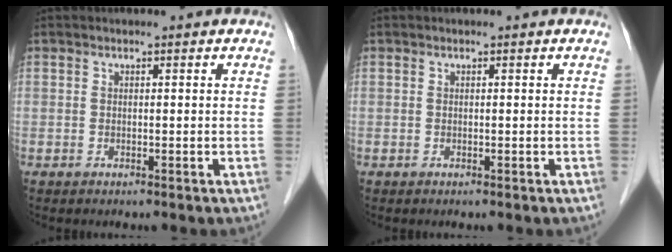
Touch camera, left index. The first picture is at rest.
{"total": 0.0}